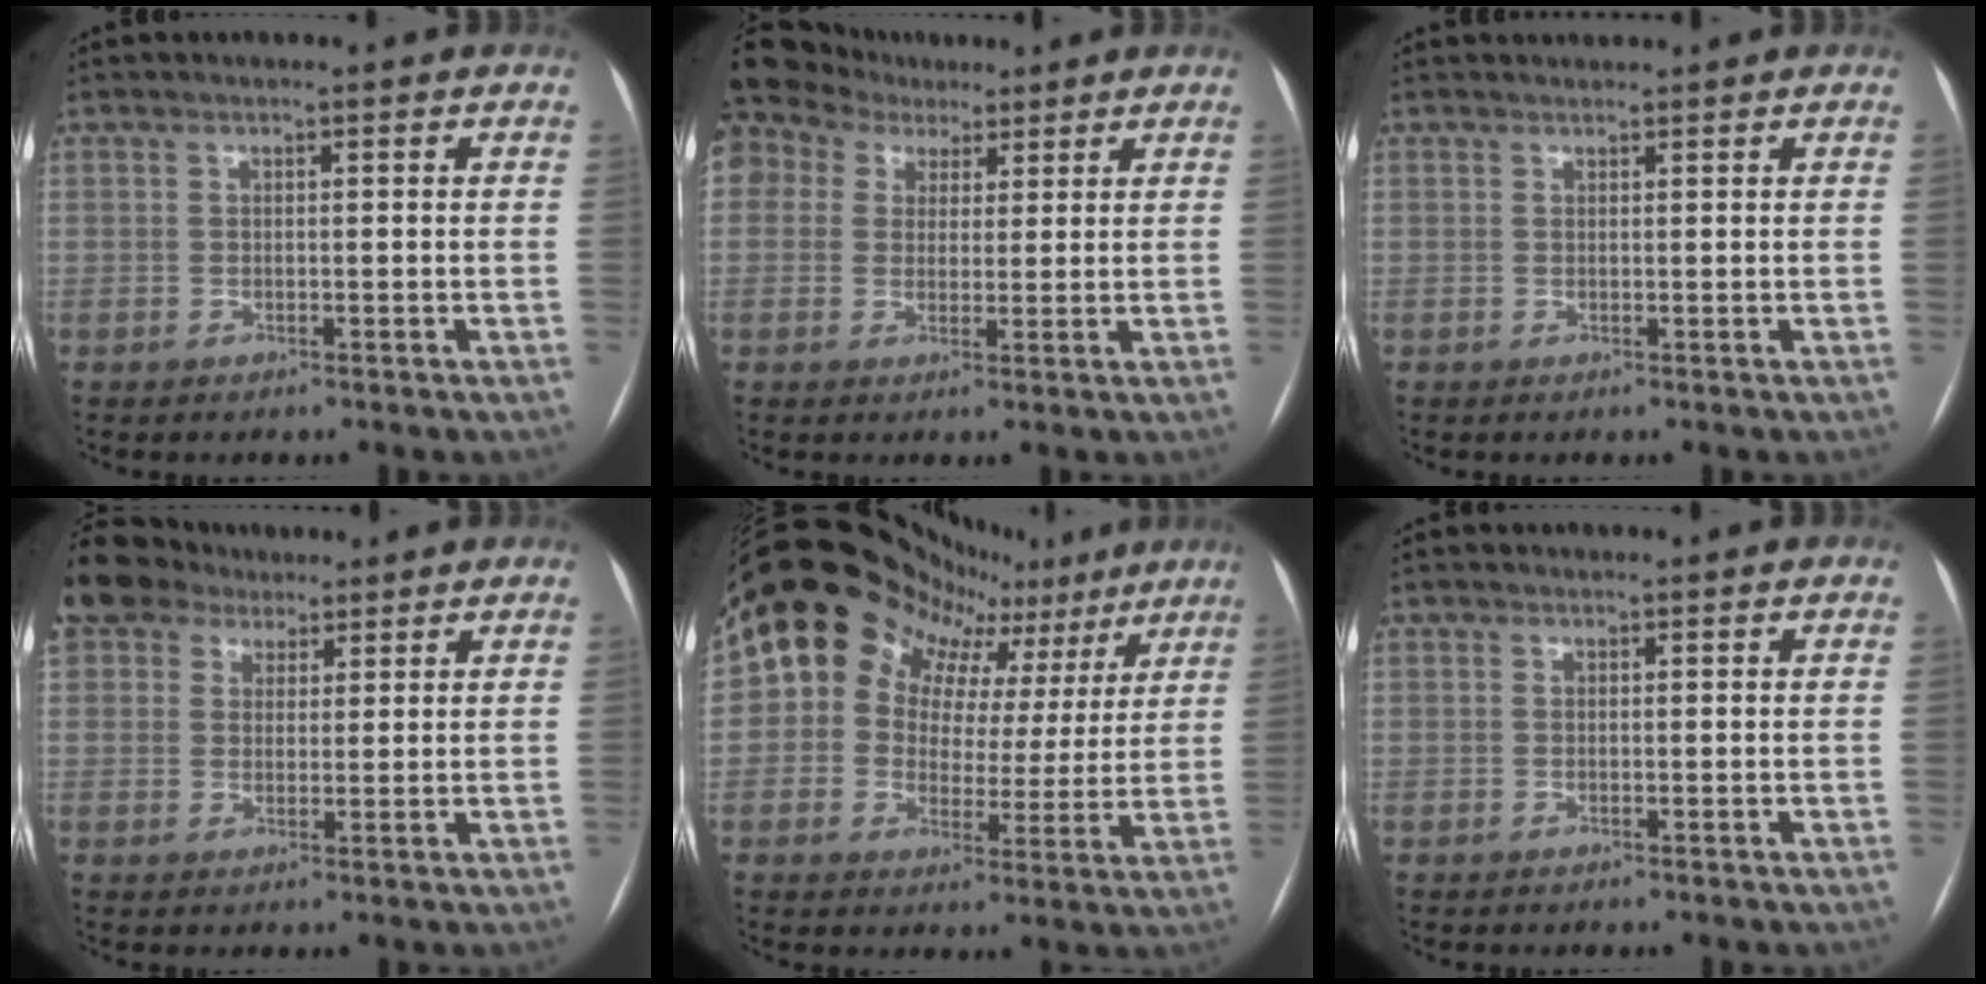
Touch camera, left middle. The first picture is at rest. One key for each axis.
{"total": 17.7, "fx": 9.6, "fy": 13.4, "fz": 6.5, "tx": -0.202, "ty": 0.090, "tz": 0.180}
{"total": 1.7, "fx": 1.7, "fy": 0.1, "fz": 0.2, "tx": -0.004, "ty": 0.020, "tz": 0.030}
{"total": 11.3, "fx": 7.6, "fy": 7.5, "fz": 3.5, "tx": -0.095, "ty": 0.051, "tz": 0.142}
{"total": 18.2, "fx": 10.5, "fy": 13.1, "fz": 7.3, "tx": -0.106, "ty": 0.067, "tz": 0.127}
{"total": 1.4, "fx": 0.6, "fy": 0.7, "fz": 1.1, "tx": -0.028, "ty": 0.018, "tz": 0.013}